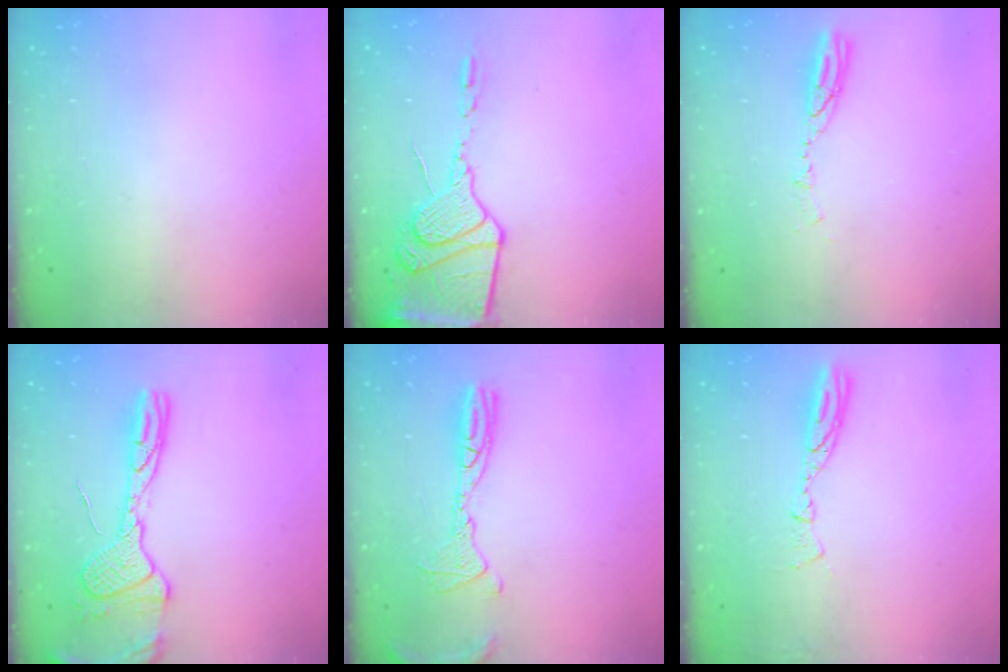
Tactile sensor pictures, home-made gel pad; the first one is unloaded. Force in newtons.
{"total": 15.2, "press": 15.1, "slide": 2.1}
{"total": 4.7, "press": 4.6, "slide": 0.5}
{"total": 14.2, "press": 14.2, "slide": 1.3}
{"total": 14.6, "press": 12.8, "slide": 7.1}
{"total": 8.0, "press": 8.0, "slide": 0.7}